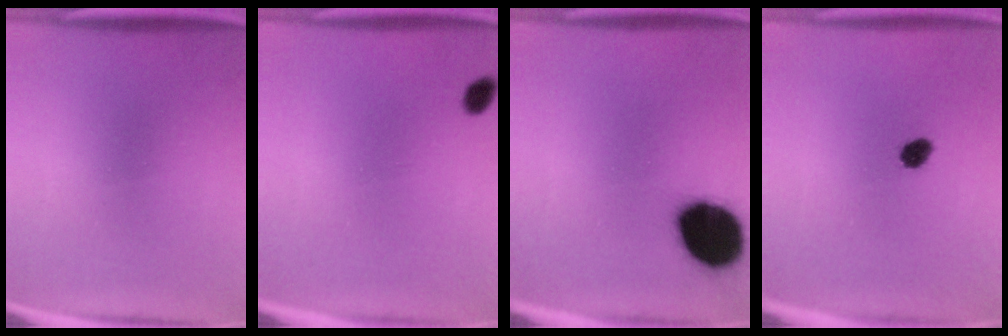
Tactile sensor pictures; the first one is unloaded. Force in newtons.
{"total": 2.0}
{"total": 18.6}
{"total": 2.8}